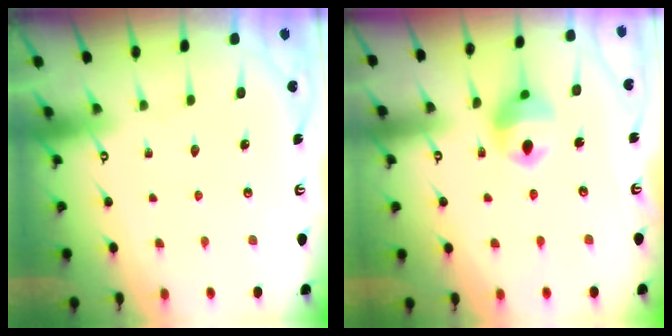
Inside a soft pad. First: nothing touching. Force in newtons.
{"total": 11.0, "press": 10.9, "slide": 1.9}